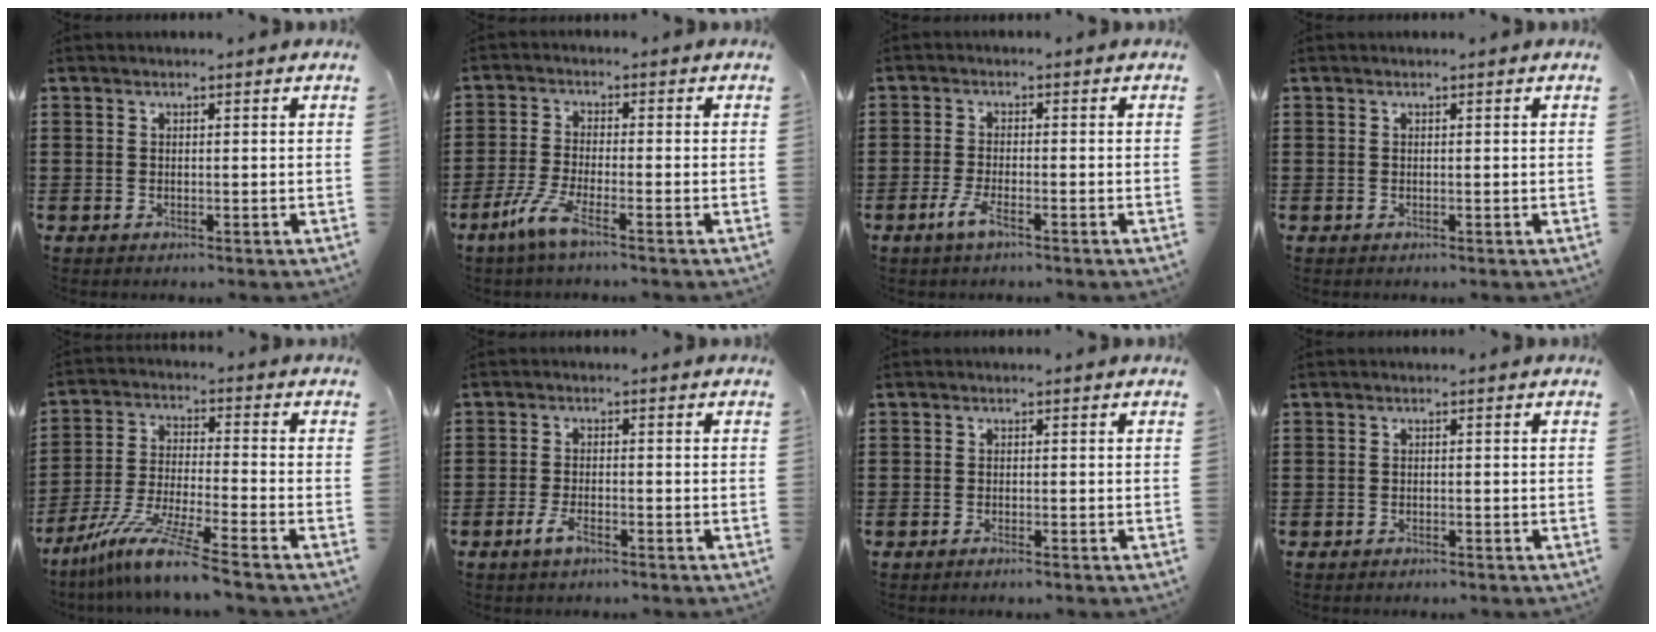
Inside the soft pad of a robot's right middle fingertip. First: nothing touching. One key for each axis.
{"total": 5.2, "fx": -3.0, "fy": 0.5, "fz": 4.2, "tx": -0.102, "ty": -0.016, "tz": -0.060}
{"total": 3.3, "fx": -1.7, "fy": 0.6, "fz": 2.7, "tx": -0.065, "ty": -0.007, "tz": -0.037}
{"total": 0.0}
{"total": 9.9, "fx": -8.1, "fy": -0.5, "fz": 5.7, "tx": -0.116, "ty": -0.008, "tz": -0.161}
{"total": 3.1, "fx": -1.7, "fy": 1.0, "fz": 2.4, "tx": -0.054, "ty": -0.003, "tz": -0.035}
{"total": 0.7, "fx": -0.6, "fy": -0.1, "fz": 0.4, "tx": -0.011, "ty": -0.005, "tz": -0.011}
{"total": 0.7, "fx": -0.6, "fy": 0.2, "fz": 0.1, "tx": -0.003, "ty": -0.001, "tz": -0.013}